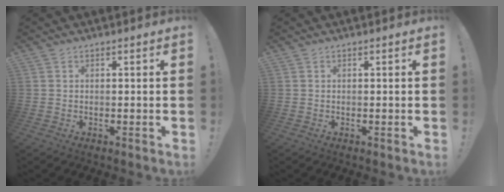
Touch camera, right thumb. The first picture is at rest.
{"total": 0.0}